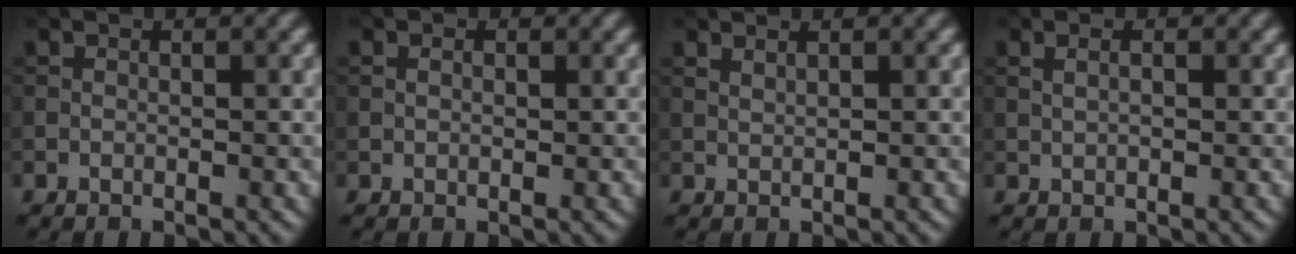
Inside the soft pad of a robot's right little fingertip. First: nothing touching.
{"total": 0.9, "force": [0.3, 0.7, 0.5], "torque": [-0.008, -0.003, 0.004]}
{"total": 0.8, "force": [0.7, 0.2, 0.4], "torque": [-0.008, 0.000, 0.012]}
{"total": 1.4, "force": [0.6, 0.7, 1.0], "torque": [-0.018, -0.005, 0.010]}